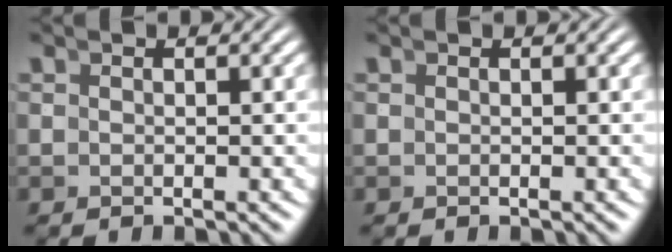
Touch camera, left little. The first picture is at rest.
{"total": 0.0}